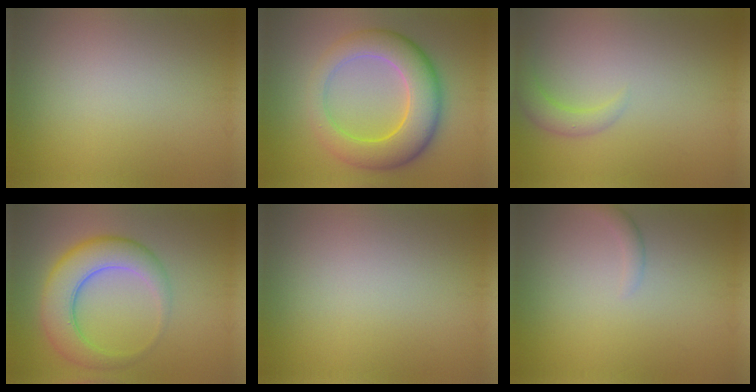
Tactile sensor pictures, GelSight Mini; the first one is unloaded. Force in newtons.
{"total": 8.1, "press": 8.1, "slide": 0.3}
{"total": 2.3, "press": 2.3, "slide": 0.3}
{"total": 7.0, "press": 7.0, "slide": 0.3}
{"total": 0.0}
{"total": 1.1, "press": 1.1, "slide": 0.2}